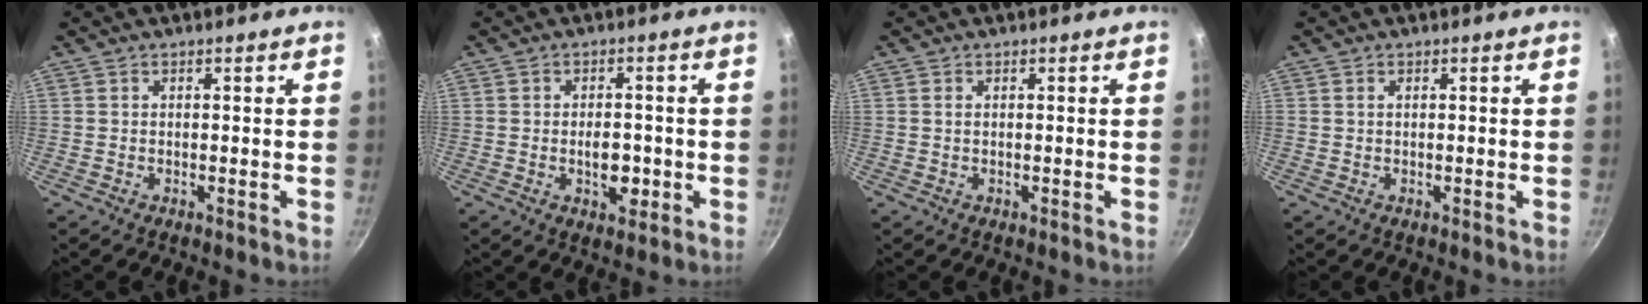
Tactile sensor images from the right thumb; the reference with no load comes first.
{"total": 5.3, "force": [-1.2, 3.1, 4.2], "torque": [-0.041, 0.005, -0.017]}
{"total": 0.7, "force": [0.2, 0.4, 0.6], "torque": [-0.011, 0.001, 0.002]}
{"total": 0.6, "force": [0.2, 0.4, 0.4], "torque": [-0.008, 0.002, 0.003]}